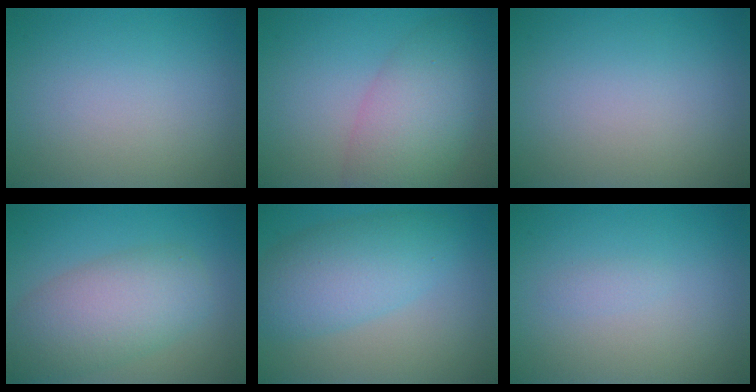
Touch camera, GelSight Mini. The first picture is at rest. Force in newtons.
{"total": 6.2, "press": 6.2, "slide": 0.4}
{"total": 0.0}
{"total": 6.5, "press": 6.5, "slide": 0.4}
{"total": 5.9, "press": 5.9, "slide": 0.1}
{"total": 0.6, "press": 0.6, "slide": 0.1}